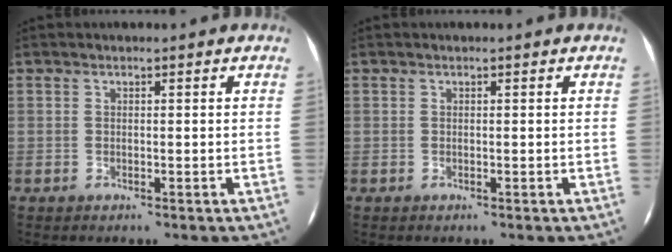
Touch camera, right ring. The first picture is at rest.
{"total": 0.0}